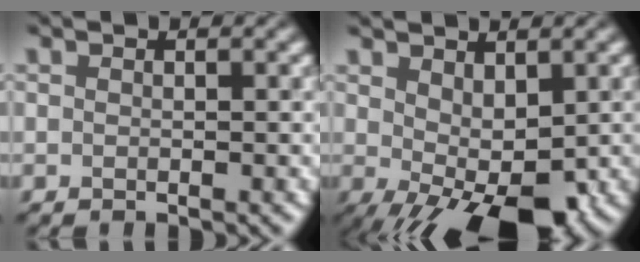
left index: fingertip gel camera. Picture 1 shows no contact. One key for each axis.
{"total": 7.9, "fx": -1.4, "fy": 3.4, "fz": 7.0, "tx": -0.112, "ty": -0.003, "tz": -0.014}